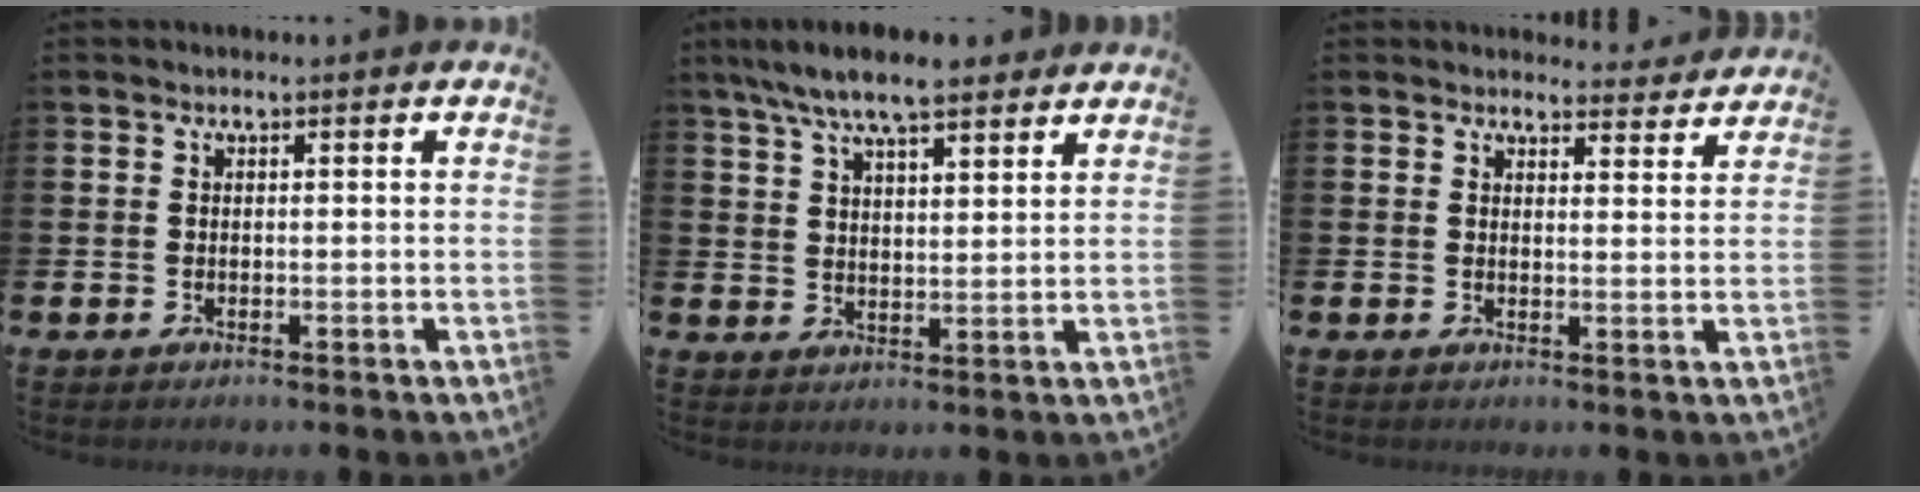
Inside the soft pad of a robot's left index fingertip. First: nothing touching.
{"total": 7.9, "force": [7.2, 1.4, 3.1], "torque": [-0.076, -0.021, 0.131]}
{"total": 3.2, "force": [3.1, 0.6, 0.0], "torque": [0.010, -0.022, 0.053]}